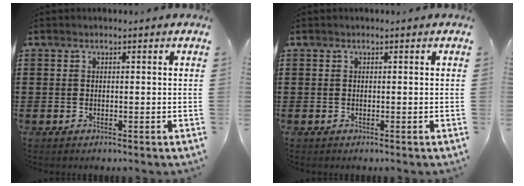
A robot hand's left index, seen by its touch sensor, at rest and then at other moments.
{"total": 0.0}